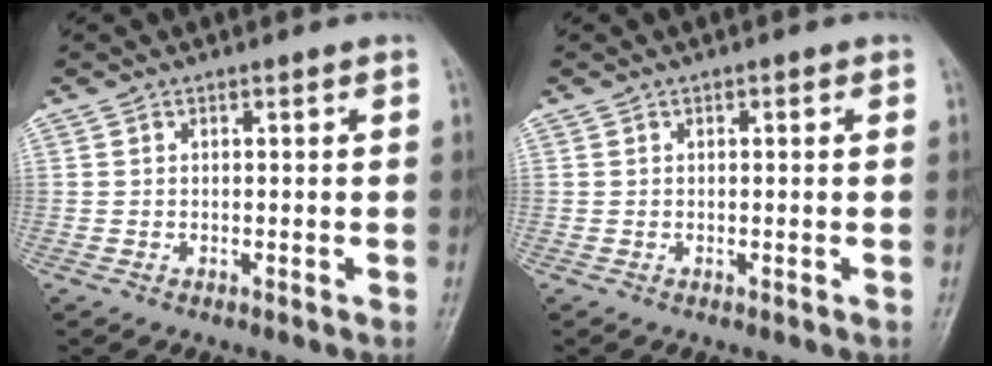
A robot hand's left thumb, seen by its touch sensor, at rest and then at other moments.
{"total": 0.6, "force": [0.2, 0.3, 0.5], "torque": [-0.004, 0.002, 0.001]}